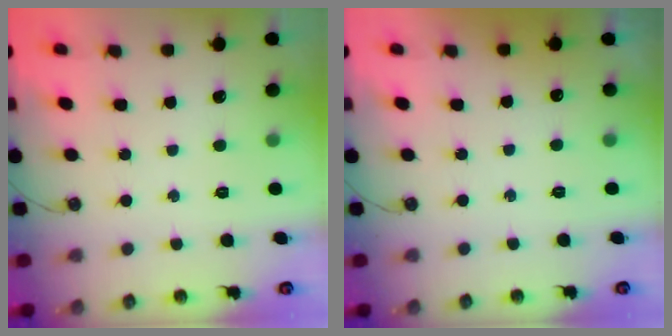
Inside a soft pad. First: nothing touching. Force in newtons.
{"total": 12.3, "press": 2.1, "slide": 12.1}